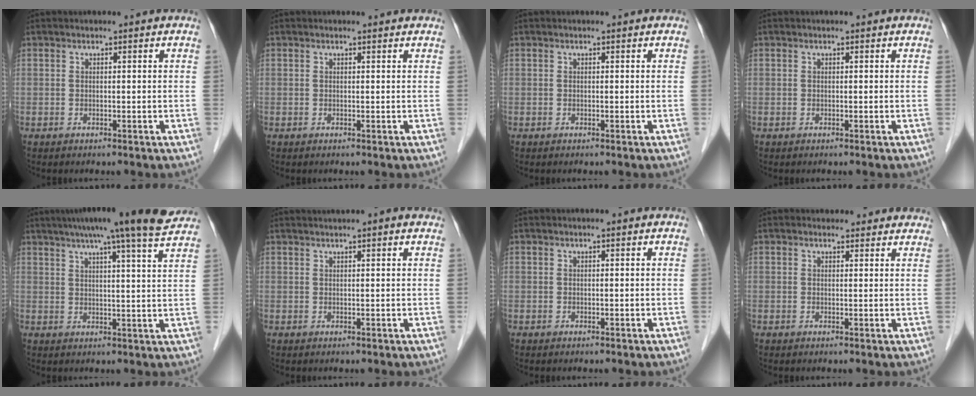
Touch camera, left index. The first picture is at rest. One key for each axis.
{"total": 0.8, "fx": 0.8, "fy": 0.1, "fz": 0.1, "tx": -0.010, "ty": 0.004, "tz": 0.008}
{"total": 0.0}
{"total": 0.0}
{"total": 15.6, "fx": 13.1, "fy": -1.0, "fz": 8.6, "tx": -0.137, "ty": 0.010, "tz": 0.163}
{"total": 4.4, "fx": 3.7, "fy": -0.1, "fz": 2.3, "tx": -0.031, "ty": 0.032, "tz": 0.051}
{"total": 0.0}
{"total": 4.8, "fx": 4.5, "fy": 1.7, "fz": 0.5, "tx": 0.004, "ty": 0.007, "tz": 0.040}